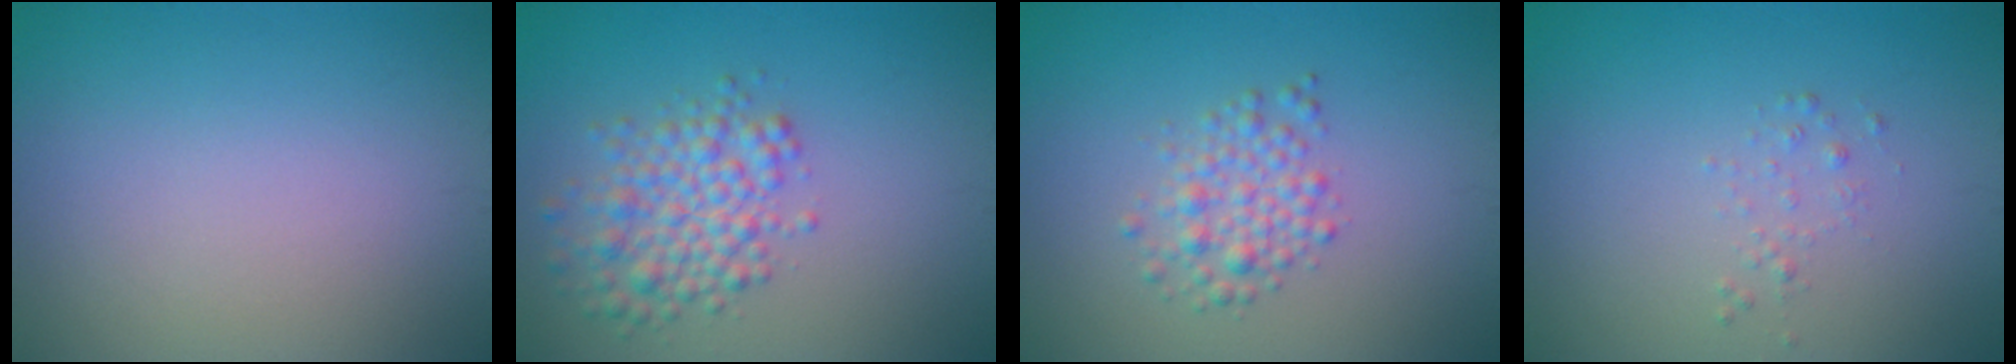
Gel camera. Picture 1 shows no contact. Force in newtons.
{"total": 4.3, "press": 4.3, "slide": 0.2}
{"total": 2.6, "press": 2.5, "slide": 0.0}
{"total": 0.8, "press": 0.8, "slide": 0.1}